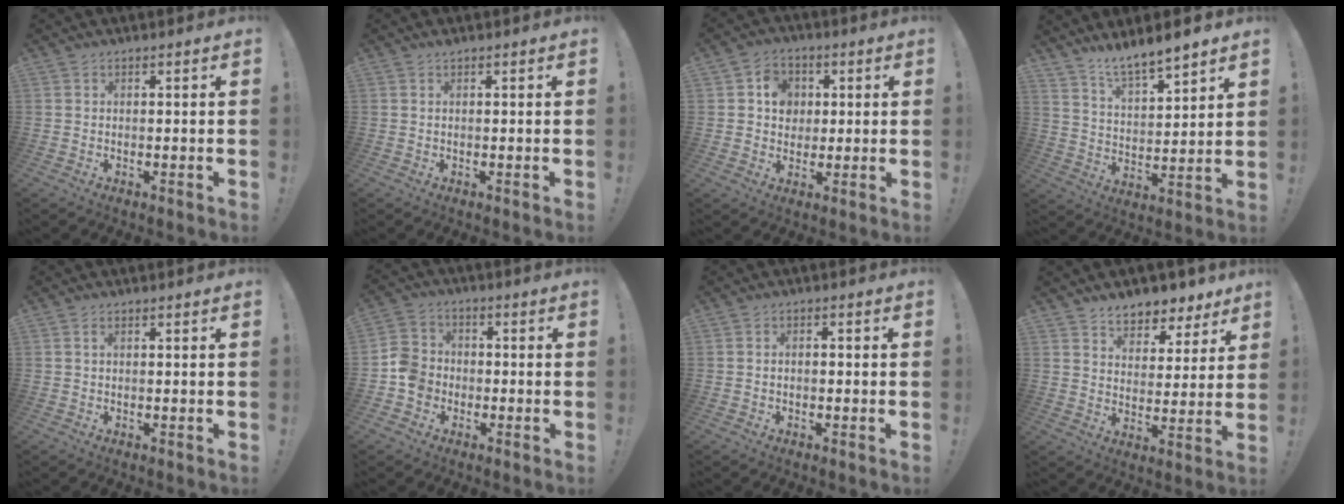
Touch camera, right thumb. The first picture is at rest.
{"total": 0.9, "force": [0.8, 0.1, 0.4], "torque": [0.000, -0.003, 0.014]}
{"total": 7.7, "force": [1.8, 6.9, 2.8], "torque": [-0.032, 0.001, 0.034]}
{"total": 8.7, "force": [8.2, 1.5, 2.6], "torque": [-0.055, -0.066, 0.153]}
{"total": 0.9, "force": [0.3, 0.3, 0.8], "torque": [-0.010, -0.001, 0.003]}
{"total": 8.1, "force": [-3.1, 6.8, 3.0], "torque": [-0.049, 0.028, -0.057]}
{"total": 1.5, "force": [-1.0, 0.6, 0.8], "torque": [-0.013, 0.004, -0.018]}
{"total": 7.9, "force": [6.5, 4.1, 1.9], "torque": [-0.022, -0.054, 0.120]}